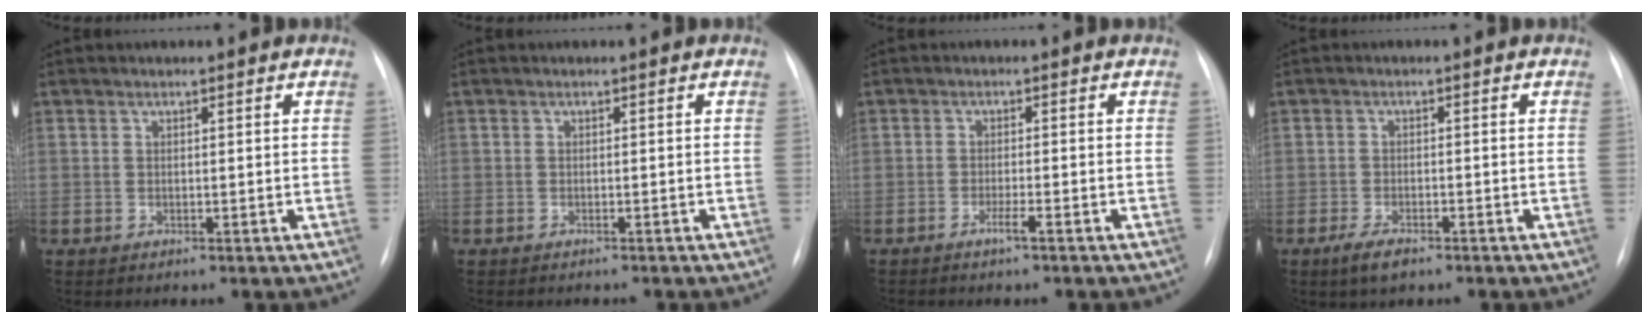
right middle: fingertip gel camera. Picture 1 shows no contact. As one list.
[{"total": 2.0, "force": [-1.8, 0.5, 0.6], "torque": [-0.007, -0.004, -0.021]}, {"total": 1.7, "force": [-1.1, -0.5, 1.2], "torque": [-0.026, -0.002, -0.023]}, {"total": 3.0, "force": [-2.0, 0.8, 2.0], "torque": [-0.050, -0.006, -0.035]}]